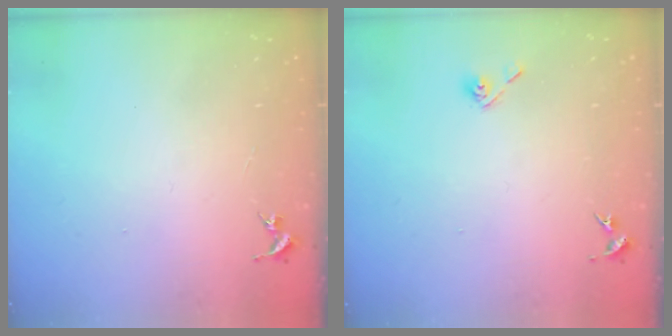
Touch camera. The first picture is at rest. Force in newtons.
{"total": 4.4, "press": 3.9, "slide": 2.0}